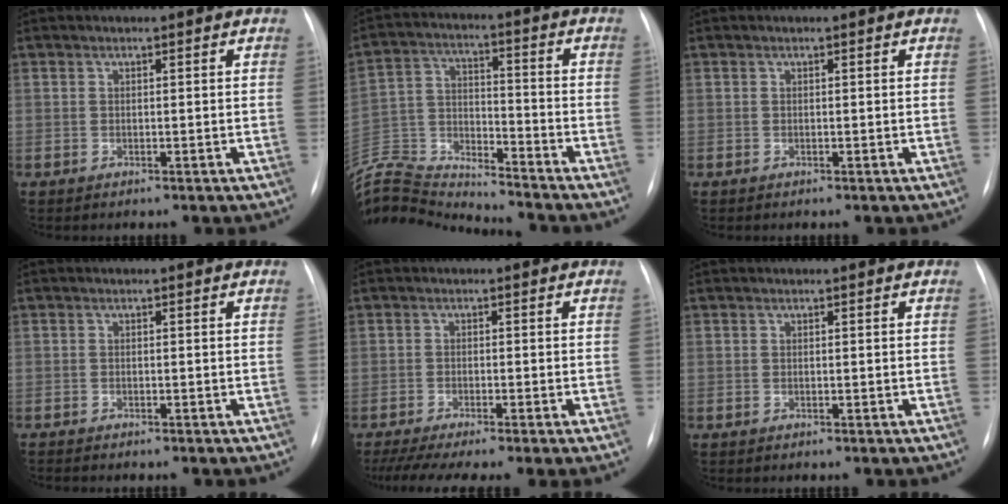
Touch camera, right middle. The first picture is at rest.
{"total": 18.2, "force": [-17.8, 1.1, 3.5], "torque": [-0.086, 0.026, -0.307]}
{"total": 0.0}
{"total": 1.7, "force": [-1.5, 0.2, 0.7], "torque": [-0.008, -0.003, -0.018]}
{"total": 8.7, "force": [-6.5, 0.6, 5.8], "torque": [-0.085, -0.015, -0.106]}
{"total": 0.0}